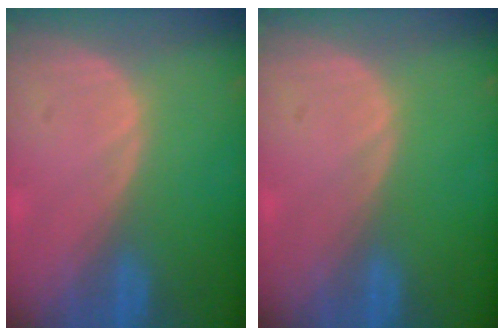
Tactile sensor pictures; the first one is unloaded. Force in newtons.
{"total": 0.0}